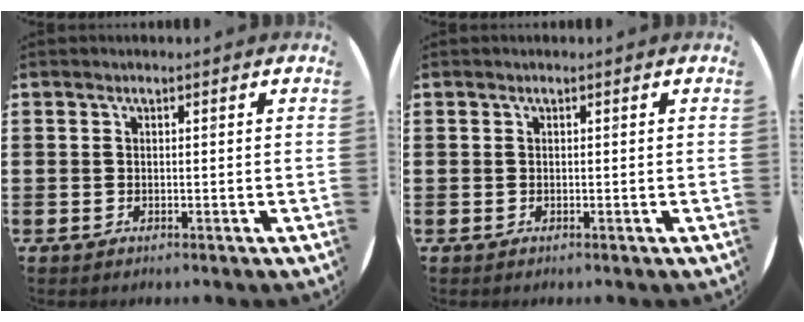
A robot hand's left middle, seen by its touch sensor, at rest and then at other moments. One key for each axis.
{"total": 0.0}